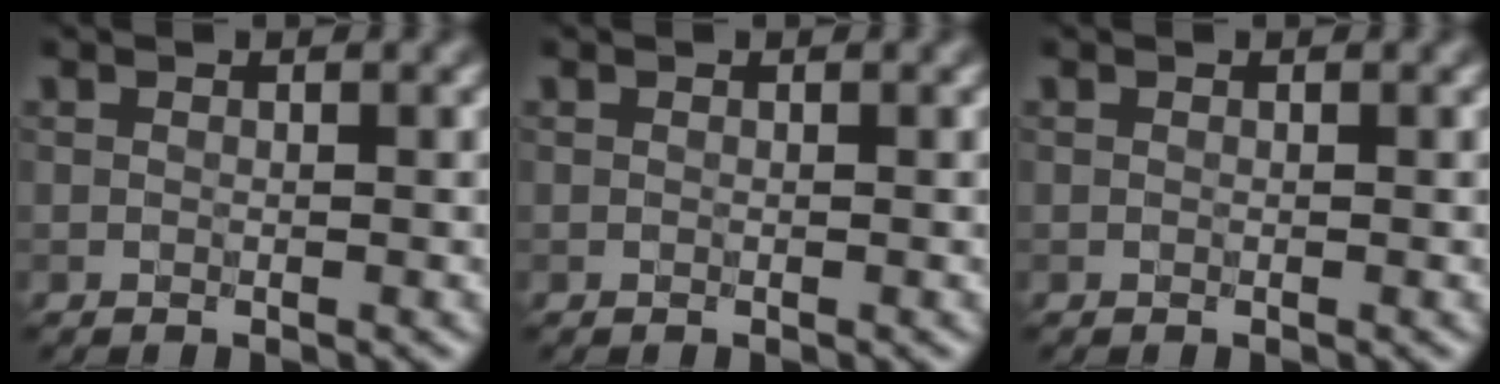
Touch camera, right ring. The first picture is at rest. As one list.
[{"total": 0.0}, {"total": 0.0}]